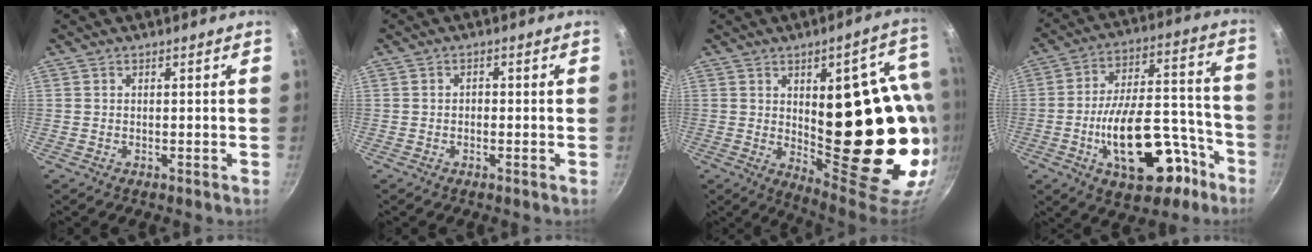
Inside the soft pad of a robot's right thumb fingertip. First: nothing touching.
{"total": 1.1, "force": [-0.3, 0.9, 0.6], "torque": [-0.009, 0.006, -0.005]}
{"total": 27.0, "force": [-0.7, 10.6, 24.8], "torque": [-0.283, -0.020, 0.019]}
{"total": 22.1, "force": [-9.3, 11.3, 16.6], "torque": [-0.194, 0.068, -0.121]}